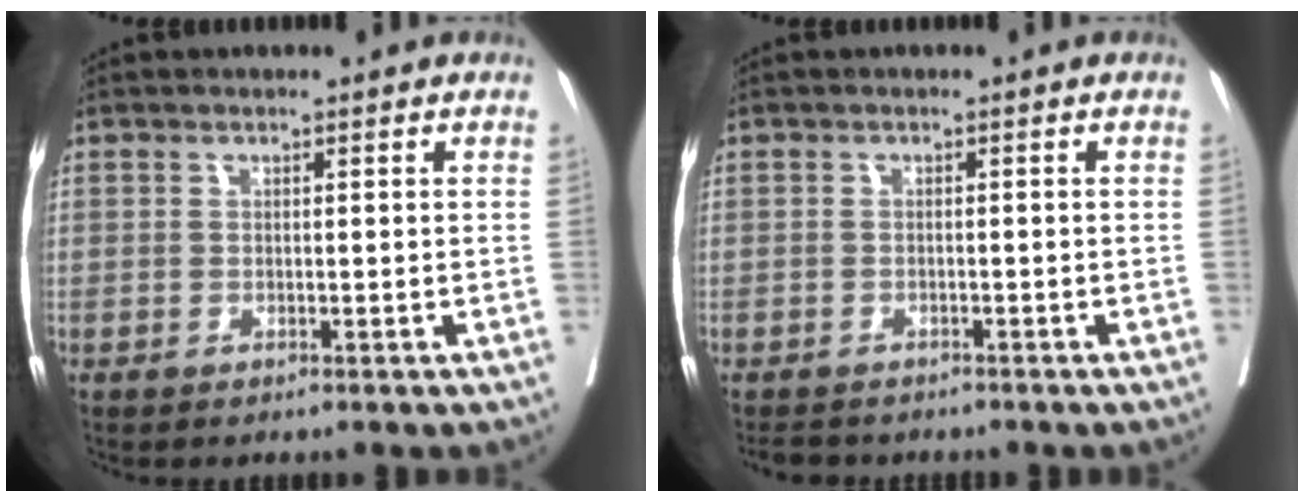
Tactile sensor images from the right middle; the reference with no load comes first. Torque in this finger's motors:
{"motor_torque": [0.13, -0.12, -0.01, 0.00]}